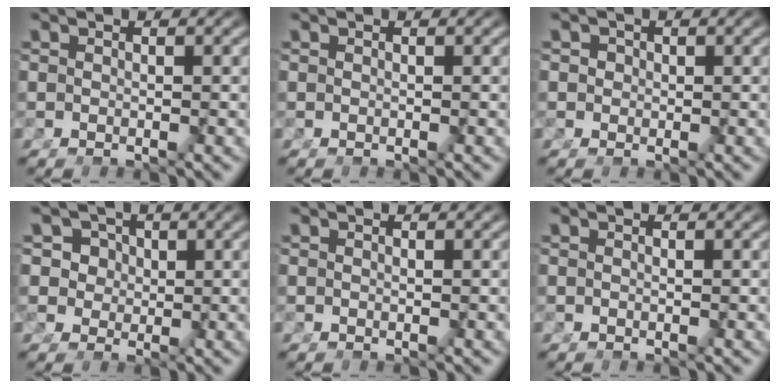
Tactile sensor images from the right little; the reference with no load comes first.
{"total": 0.0}
{"total": 2.2, "force": [0.1, 2.1, 0.6], "torque": [-0.022, -0.001, -0.002]}
{"total": 8.0, "force": [0.9, 7.5, 2.7], "torque": [-0.099, -0.029, 0.018]}
{"total": 0.0}
{"total": 0.0}